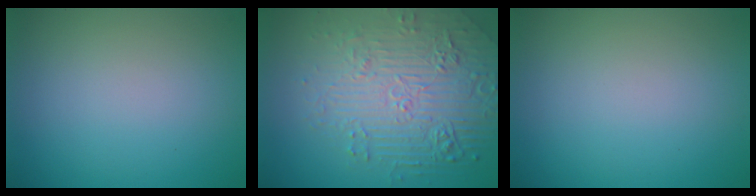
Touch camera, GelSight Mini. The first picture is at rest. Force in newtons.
{"total": 7.6, "press": 5.6, "slide": 5.2}
{"total": 0.0}